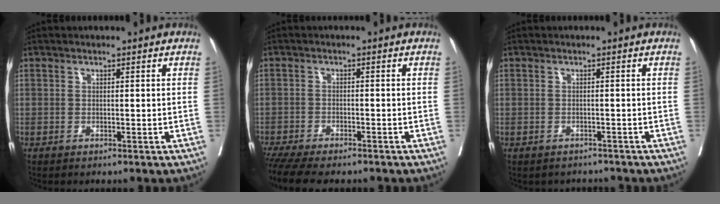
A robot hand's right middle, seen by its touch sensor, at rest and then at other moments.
{"total": 10.7, "force": [-9.2, 2.2, 5.1], "torque": [-0.083, -0.011, -0.139]}
{"total": 2.4, "force": [-2.2, 1.0, -0.3], "torque": [0.005, 0.003, -0.033]}